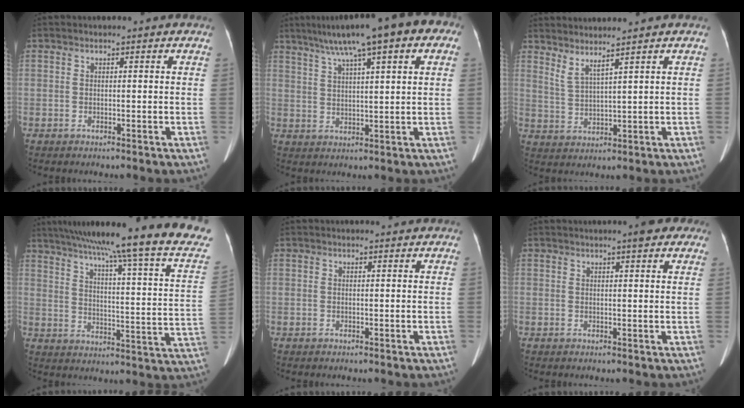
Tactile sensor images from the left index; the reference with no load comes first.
{"total": 16.2, "force": [9.6, 2.7, 12.8], "torque": [-0.203, 0.052, 0.136]}
{"total": 3.6, "force": [2.9, -0.7, 1.9], "torque": [-0.046, -0.011, 0.066]}
{"total": 28.9, "force": [23.6, -0.5, 16.7], "torque": [-0.235, -0.045, 0.304]}
{"total": 0.8, "force": [0.8, 0.0, 0.0], "torque": [-0.007, -0.001, 0.011]}
{"total": 4.5, "force": [3.4, 0.8, 2.7], "torque": [-0.030, 0.012, 0.038]}